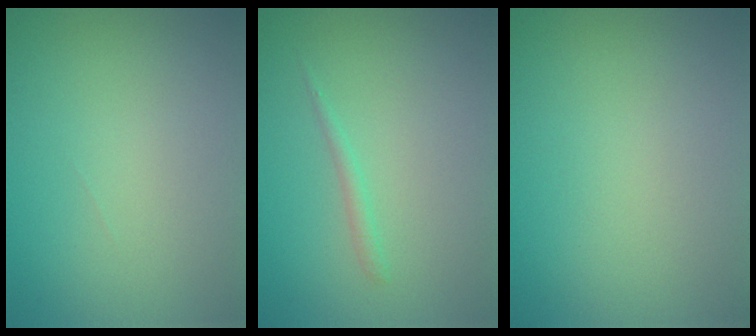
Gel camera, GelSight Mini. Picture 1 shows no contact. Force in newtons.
{"total": 0.9, "press": 0.9, "slide": 0.1}
{"total": 0.0}